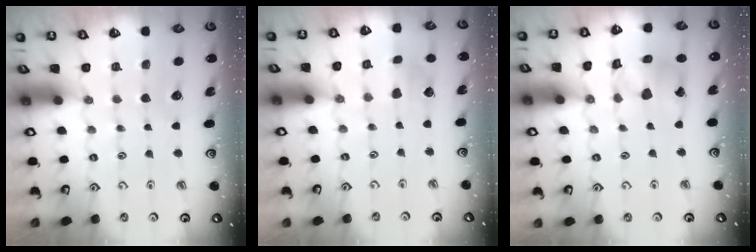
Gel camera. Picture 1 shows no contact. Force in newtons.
{"total": 2.8, "press": 2.8, "slide": 0.2}
{"total": 11.9, "press": 11.8, "slide": 1.4}